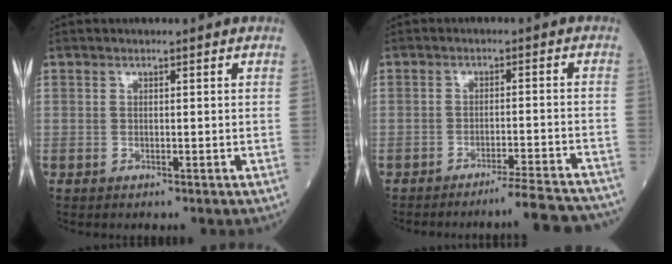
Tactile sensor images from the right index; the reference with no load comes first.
{"total": 11.5, "force": [-11.0, -0.8, 3.1], "torque": [-0.011, -0.005, -0.142]}